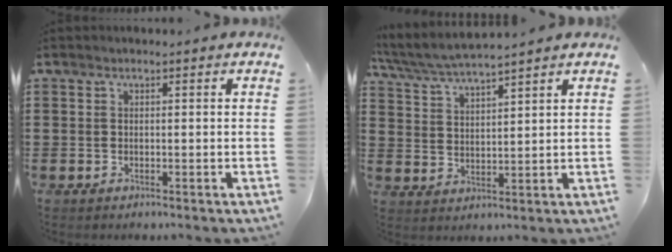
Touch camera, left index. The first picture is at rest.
{"total": 4.9, "force": [4.6, -0.1, 1.6], "torque": [-0.048, -0.023, 0.082]}